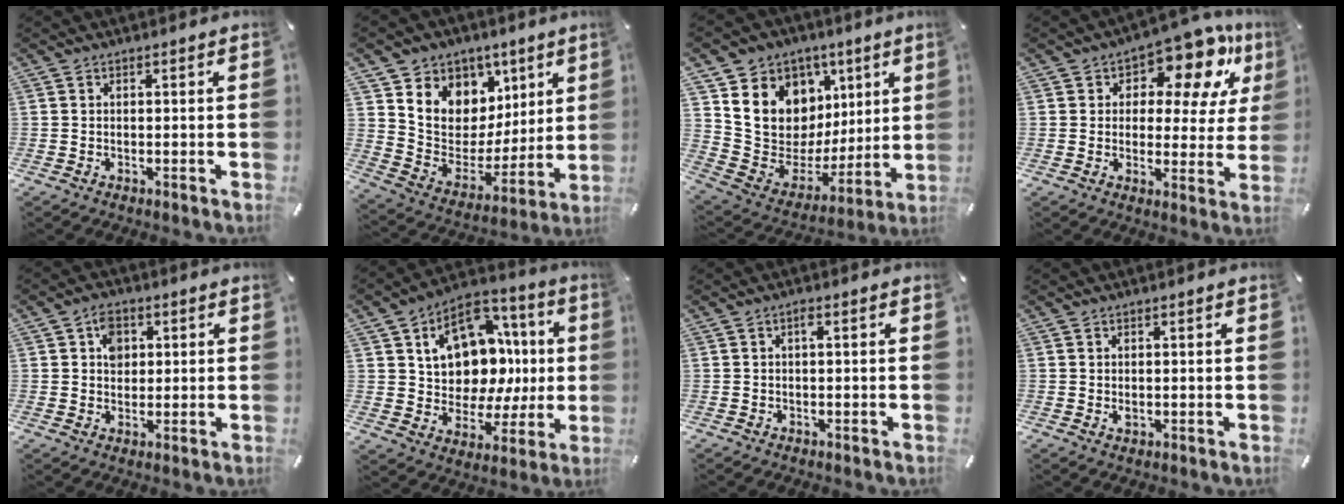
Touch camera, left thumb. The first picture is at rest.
{"total": 9.2, "force": [4.0, 8.3, -0.3], "torque": [-0.002, -0.062, 0.082]}
{"total": 14.7, "force": [5.7, 12.8, 4.7], "torque": [-0.066, -0.059, 0.123]}
{"total": 13.9, "force": [9.0, 6.8, 8.0], "torque": [-0.128, -0.058, 0.153]}
{"total": 5.1, "force": [1.2, 4.2, 2.4], "torque": [-0.025, -0.002, 0.015]}
{"total": 15.6, "force": [4.4, 12.3, 8.5], "torque": [-0.120, -0.040, 0.087]}
{"total": 1.4, "force": [0.1, 0.4, 1.3], "torque": [-0.027, 0.003, 0.001]}
{"total": 0.9, "force": [0.1, 0.8, 0.4], "torque": [-0.009, 0.004, 0.002]}